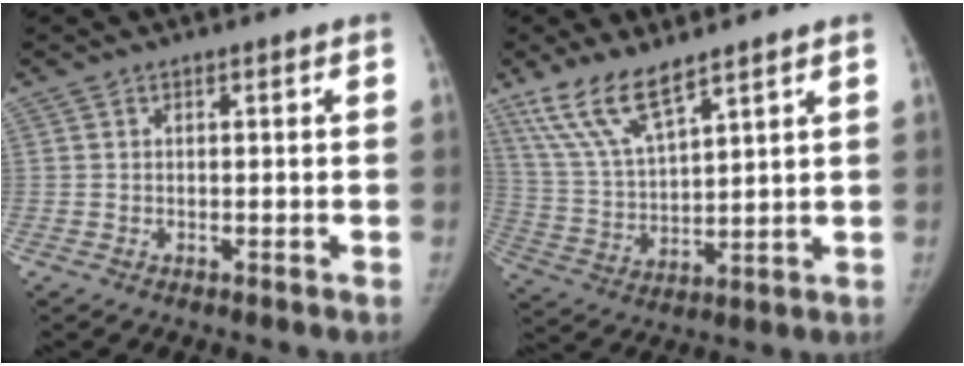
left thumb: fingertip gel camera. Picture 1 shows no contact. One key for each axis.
{"total": 11.1, "fx": 8.2, "fy": 2.8, "fz": 7.0, "tx": -0.136, "ty": -0.037, "tz": 0.177}